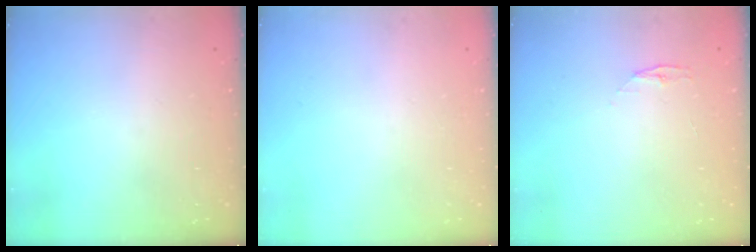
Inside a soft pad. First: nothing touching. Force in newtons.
{"total": 0.0}
{"total": 3.8, "press": 3.8, "slide": 0.5}